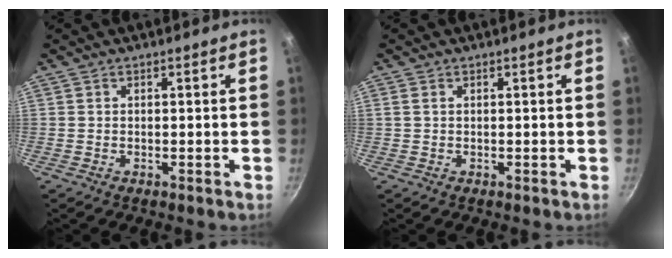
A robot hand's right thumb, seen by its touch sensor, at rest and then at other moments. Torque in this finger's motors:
{"motor_torque": [0.16, -0.42, -0.17, 0.03, 0.06]}